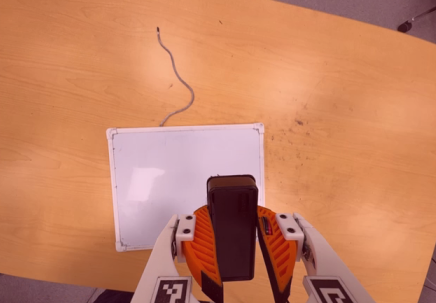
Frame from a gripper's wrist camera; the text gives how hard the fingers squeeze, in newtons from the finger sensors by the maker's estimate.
{"total": 11.1, "left": 10.4, "right": 11.8}